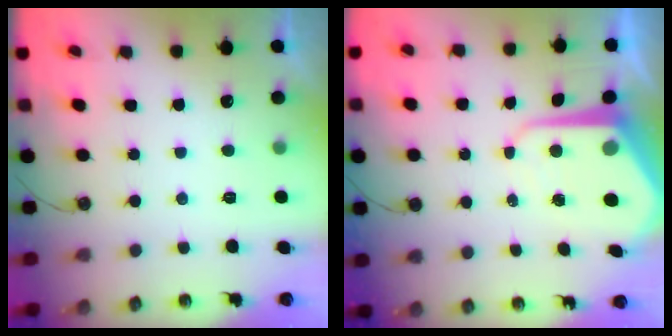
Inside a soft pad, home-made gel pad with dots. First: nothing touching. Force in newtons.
{"total": 9.5, "press": 9.5, "slide": 0.7}